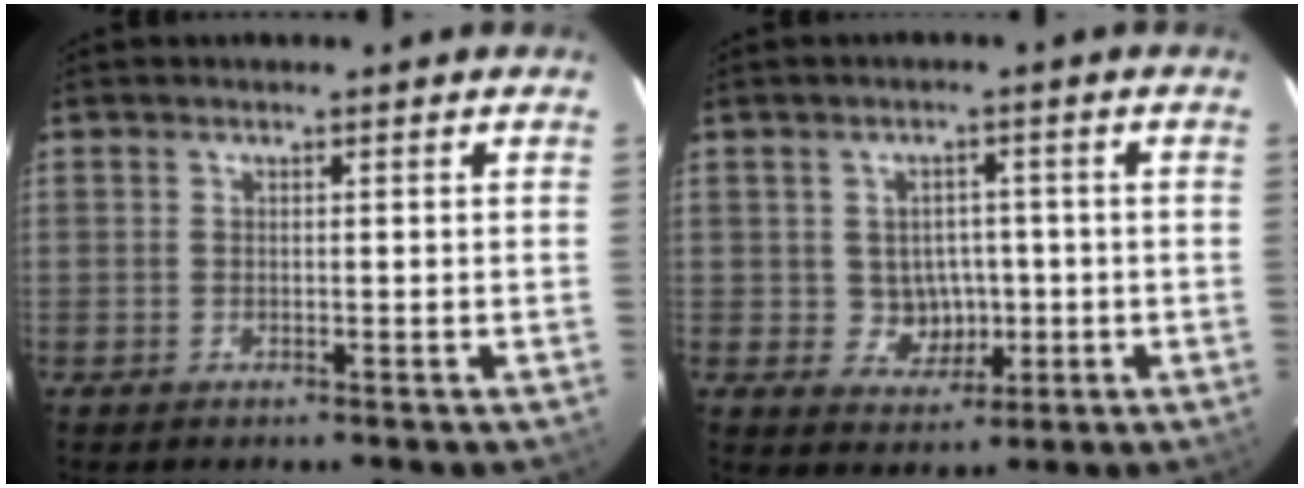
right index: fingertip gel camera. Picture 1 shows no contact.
{"total": 5.5, "force": [-0.5, 5.2, 1.7], "torque": [-0.038, 0.012, 0.009]}